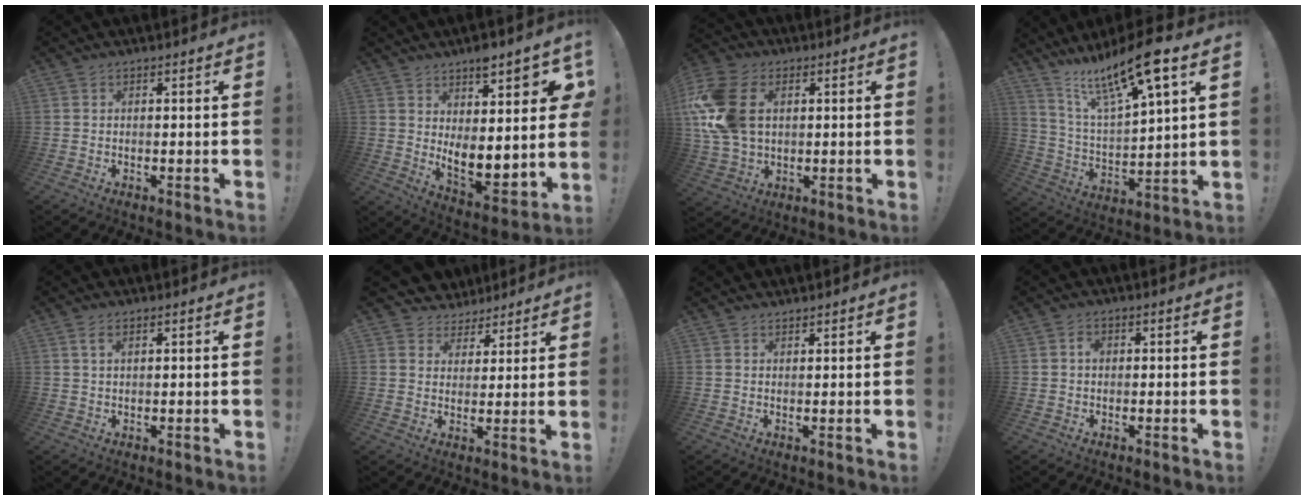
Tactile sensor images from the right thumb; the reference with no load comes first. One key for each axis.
{"total": 11.1, "fx": 3.8, "fy": 5.0, "fz": 9.1, "tx": -0.113, "ty": -0.044, "tz": 0.061}
{"total": 18.3, "fx": 3.6, "fy": 12.8, "fz": 12.5, "tx": -0.255, "ty": -0.004, "tz": 0.068}
{"total": 16.9, "fx": 11.6, "fy": 3.6, "fz": 11.7, "tx": -0.207, "ty": -0.069, "tz": 0.189}
{"total": 2.8, "fx": 1.2, "fy": 1.2, "fz": 2.2, "tx": -0.042, "ty": 0.002, "tz": 0.022}
{"total": 5.6, "fx": 3.3, "fy": 4.5, "fz": 0.3, "tx": -0.006, "ty": -0.025, "tz": 0.068}
{"total": 1.0, "fx": 1.0, "fy": 0.1, "fz": -0.3, "tx": 0.006, "ty": -0.003, "tz": 0.019}
{"total": 1.7, "fx": 0.0, "fy": 1.3, "fz": 1.1, "tx": -0.010, "ty": 0.002, "tz": -0.003}